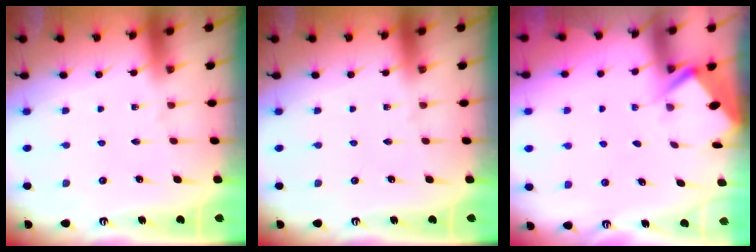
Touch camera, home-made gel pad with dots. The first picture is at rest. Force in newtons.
{"total": 0.0}
{"total": 2.8, "press": 2.8, "slide": 0.3}